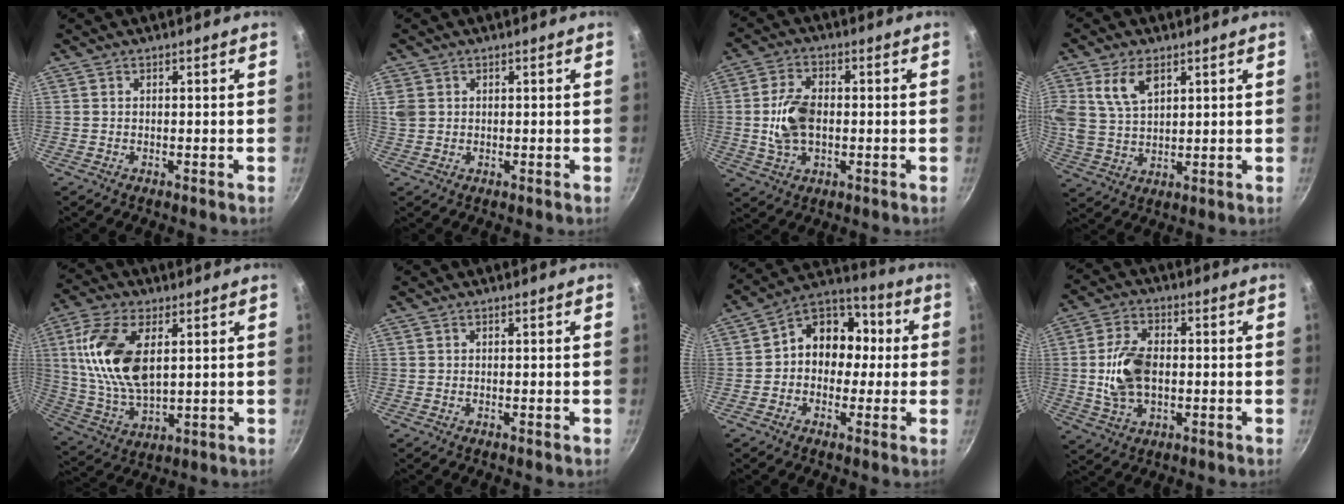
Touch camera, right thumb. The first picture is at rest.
{"total": 3.9, "force": [1.0, 3.2, 2.0], "torque": [-0.038, 0.004, 0.023]}
{"total": 9.2, "force": [-0.4, 5.7, 7.2], "torque": [-0.134, 0.015, -0.009]}
{"total": 8.8, "force": [3.9, 5.2, 5.8], "torque": [-0.104, -0.015, 0.080]}
{"total": 16.1, "force": [4.0, 8.4, 13.1], "torque": [-0.251, -0.010, 0.083]}
{"total": 0.0}
{"total": 12.1, "force": [0.1, 10.0, 6.8], "torque": [-0.047, 0.041, -0.022]}
{"total": 10.6, "force": [-0.3, 6.6, 8.3], "torque": [-0.151, 0.015, -0.008]}